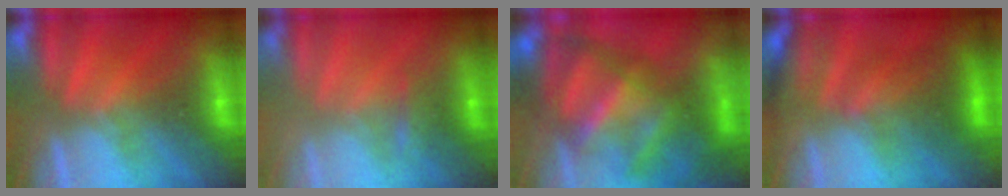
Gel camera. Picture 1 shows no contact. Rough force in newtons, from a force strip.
{"total": 2.2}
{"total": 7.2}
{"total": 2.3}